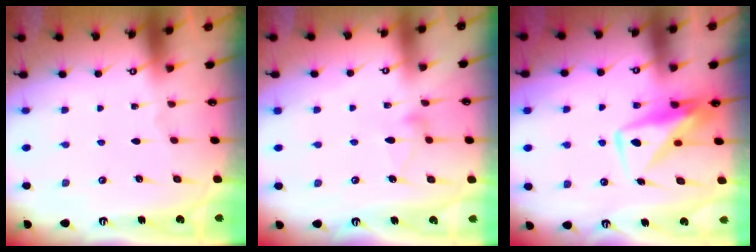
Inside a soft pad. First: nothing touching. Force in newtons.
{"total": 7.6, "press": 7.6, "slide": 0.4}
{"total": 9.2, "press": 9.1, "slide": 1.0}